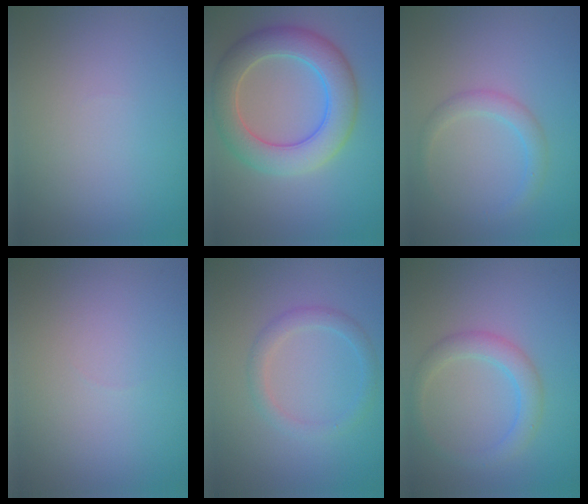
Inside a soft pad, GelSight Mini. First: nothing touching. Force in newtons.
{"total": 6.9, "press": 6.9, "slide": 0.5}
{"total": 1.9, "press": 1.9, "slide": 0.2}
{"total": 0.0}
{"total": 2.0, "press": 2.0, "slide": 0.1}
{"total": 2.8, "press": 2.8, "slide": 0.1}